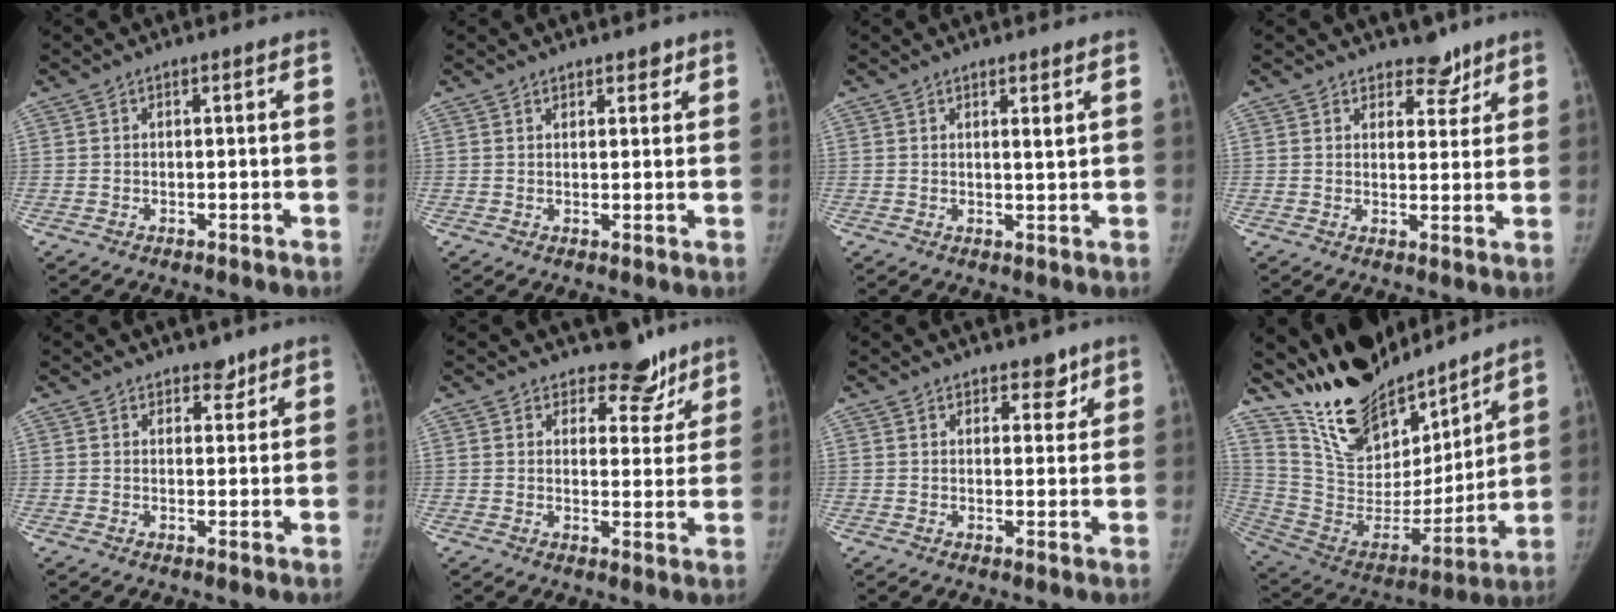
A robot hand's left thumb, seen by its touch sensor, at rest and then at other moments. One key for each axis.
{"total": 2.4, "fx": 1.9, "fy": 1.2, "fz": 1.0, "tx": 0.006, "ty": -0.009, "tz": 0.022}
{"total": 1.9, "fx": 1.1, "fy": 0.0, "fz": 1.5, "tx": -0.024, "ty": -0.011, "tz": 0.019}
{"total": 5.0, "fx": 3.9, "fy": 2.8, "fz": 1.4, "tx": 0.016, "ty": -0.025, "tz": 0.056}
{"total": 3.0, "fx": 2.4, "fy": 1.7, "fz": 0.9, "tx": 0.010, "ty": -0.014, "tz": 0.032}
{"total": 7.9, "fx": 6.4, "fy": 4.1, "fz": 2.1, "tx": 0.011, "ty": -0.044, "tz": 0.081}
{"total": 4.0, "fx": 2.9, "fy": 2.1, "fz": 1.7, "tx": 0.007, "ty": -0.017, "tz": 0.041}
{"total": 24.9, "fx": 20.8, "fy": 9.7, "fz": 9.6, "tx": -0.133, "ty": -0.112, "tz": 0.365}